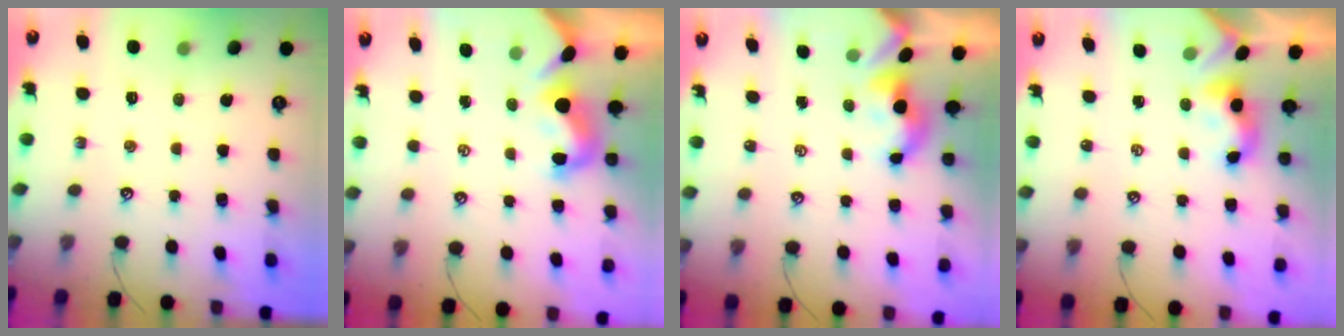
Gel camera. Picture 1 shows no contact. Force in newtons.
{"total": 1.5, "press": 1.2, "slide": 0.9}
{"total": 1.7, "press": 1.7, "slide": 0.2}
{"total": 2.3, "press": 2.3, "slide": 0.2}